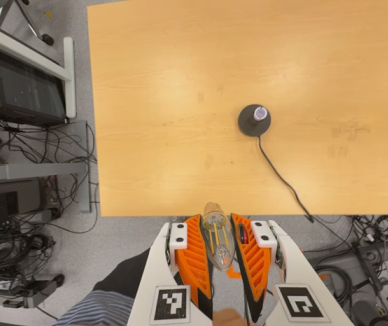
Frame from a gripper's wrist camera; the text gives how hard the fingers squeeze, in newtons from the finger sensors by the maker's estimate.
{"total": 21.7, "left": 24.3, "right": 19.0}